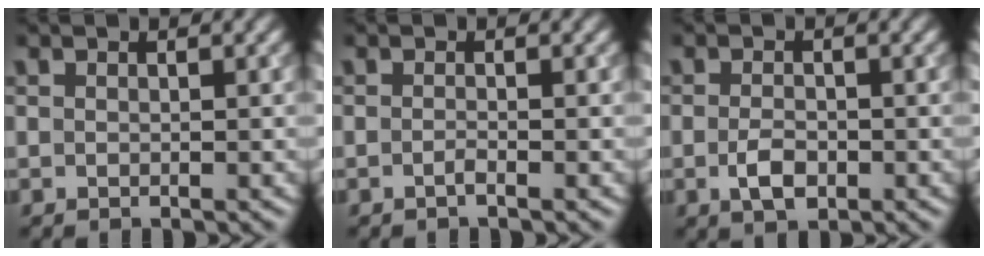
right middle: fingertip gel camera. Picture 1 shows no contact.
{"total": 0.8, "force": [-0.4, 0.2, 0.6], "torque": [-0.011, 0.001, -0.010]}
{"total": 2.3, "force": [-0.8, 1.2, 1.8], "torque": [-0.036, -0.002, -0.014]}